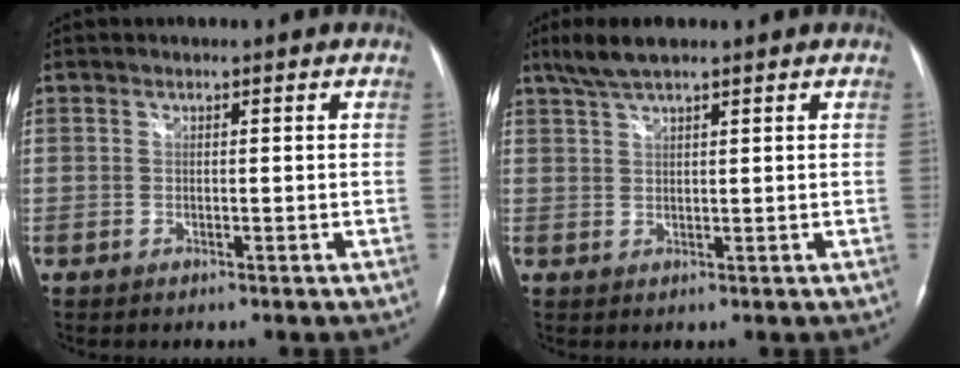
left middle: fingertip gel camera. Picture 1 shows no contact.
{"total": 4.4, "force": [3.4, 0.6, 2.7], "torque": [-0.061, 0.012, 0.067]}